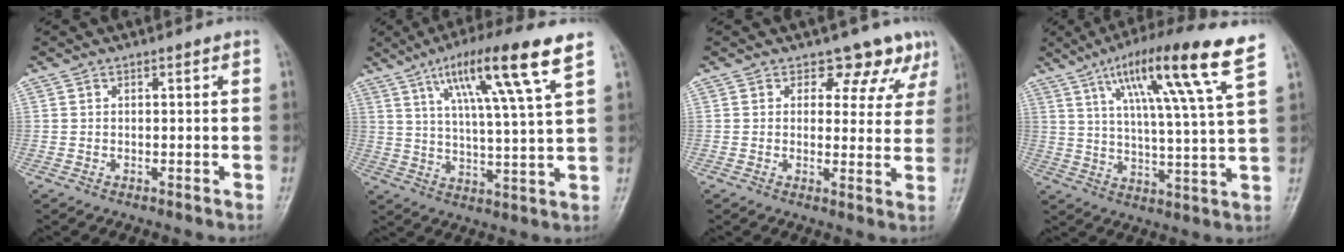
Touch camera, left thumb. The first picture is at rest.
{"total": 15.3, "force": [8.1, 1.0, 12.9], "torque": [-0.220, -0.023, 0.133]}
{"total": 7.3, "force": [5.6, 4.4, 1.7], "torque": [0.021, -0.029, 0.049]}
{"total": 17.6, "force": [9.6, 0.5, 14.7], "torque": [-0.231, -0.030, 0.147]}